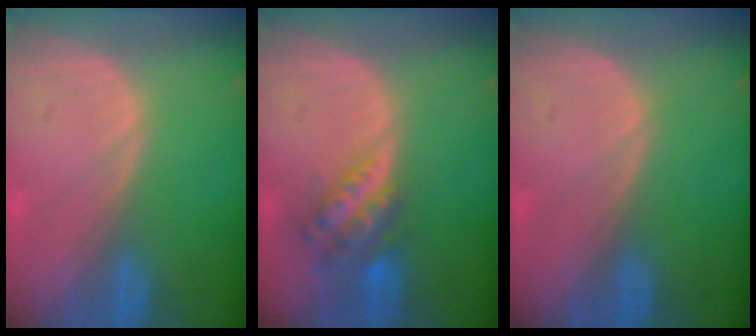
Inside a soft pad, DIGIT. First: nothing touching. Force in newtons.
{"total": 6.0, "press": 5.2, "slide": 2.9}
{"total": 0.0}